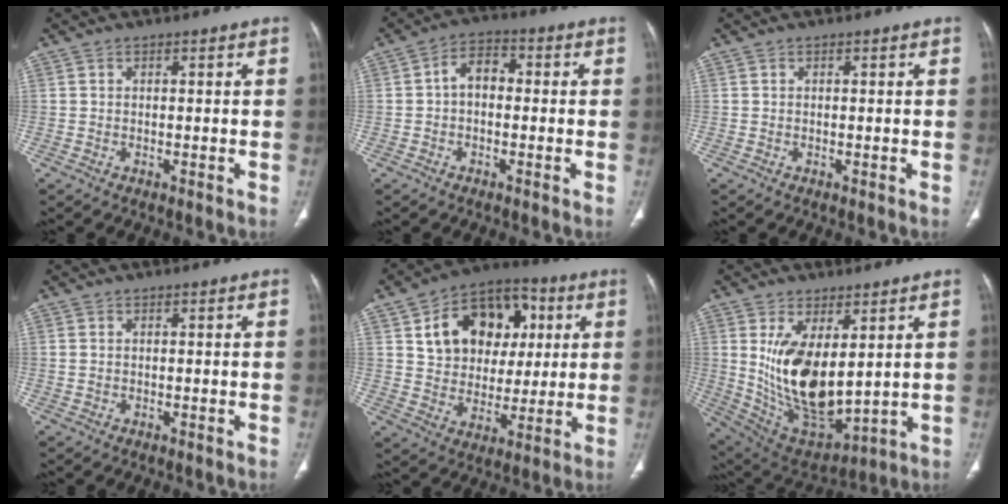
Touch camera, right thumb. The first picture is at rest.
{"total": 5.4, "force": [-0.2, 3.7, 4.0], "torque": [-0.053, 0.020, -0.015]}
{"total": 0.0}
{"total": 0.7, "force": [0.1, 0.5, 0.5], "torque": [-0.015, 0.002, 0.006]}
{"total": 18.2, "force": [5.5, 13.6, 10.8], "torque": [-0.130, 0.007, 0.093]}
{"total": 16.9, "force": [3.3, 8.5, 14.3], "torque": [-0.245, -0.032, 0.091]}